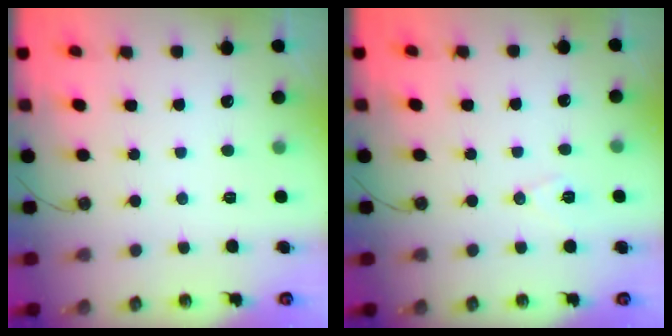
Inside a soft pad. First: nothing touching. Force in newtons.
{"total": 6.6, "press": 5.4, "slide": 3.8}